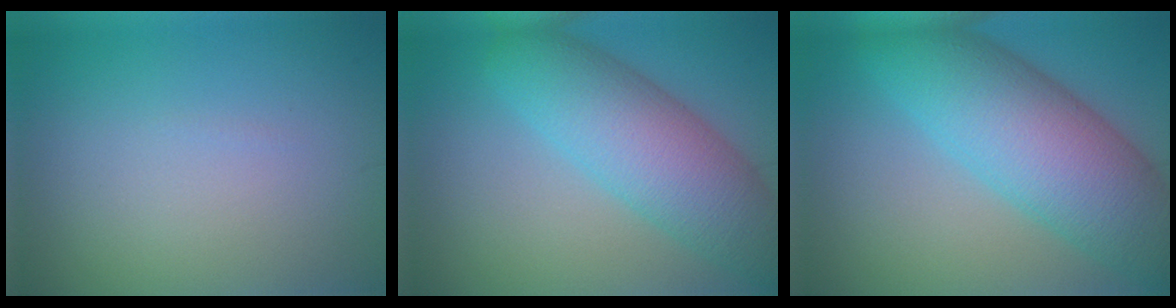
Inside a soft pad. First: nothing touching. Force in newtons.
{"total": 8.2, "press": 8.2, "slide": 0.3}
{"total": 10.7, "press": 10.7, "slide": 0.2}